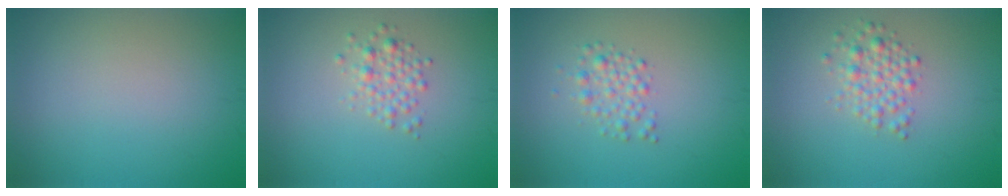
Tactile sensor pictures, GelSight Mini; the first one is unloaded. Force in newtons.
{"total": 1.9, "press": 1.9, "slide": 0.1}
{"total": 1.9, "press": 1.8, "slide": 0.1}
{"total": 2.5, "press": 2.5, "slide": 0.1}